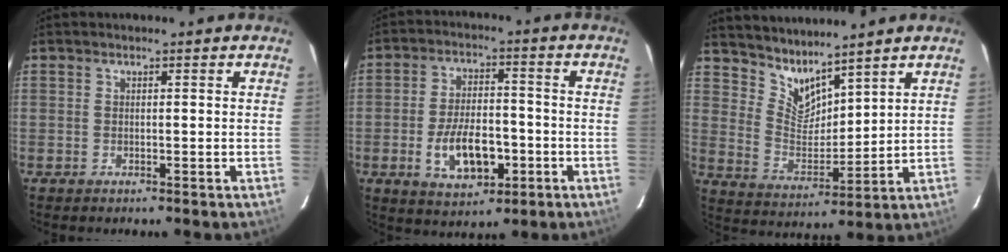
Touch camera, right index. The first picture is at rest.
{"total": 11.1, "force": [-3.6, 5.8, 8.8], "torque": [-0.172, 0.002, -0.047]}
{"total": 8.3, "force": [7.4, 2.5, 2.7], "torque": [-0.051, -0.008, 0.151]}